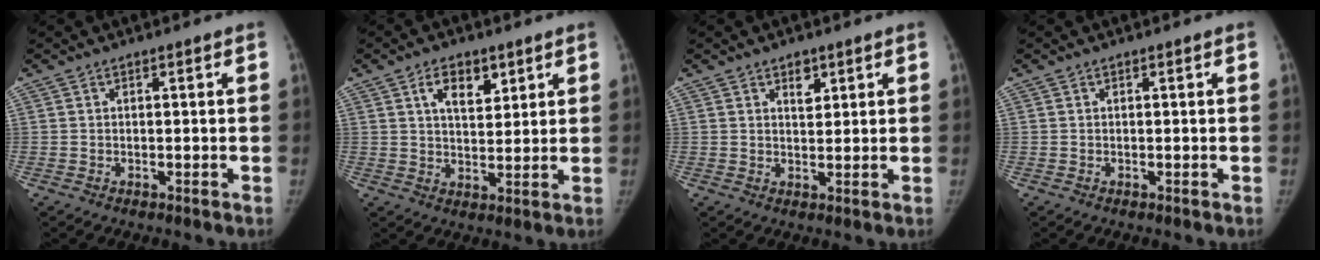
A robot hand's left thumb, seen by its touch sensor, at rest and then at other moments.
{"total": 6.7, "force": [3.4, 3.9, 4.4], "torque": [-0.047, -0.020, 0.055]}
{"total": 3.0, "force": [1.7, 1.8, 1.6], "torque": [-0.008, -0.011, 0.028]}
{"total": 0.0}